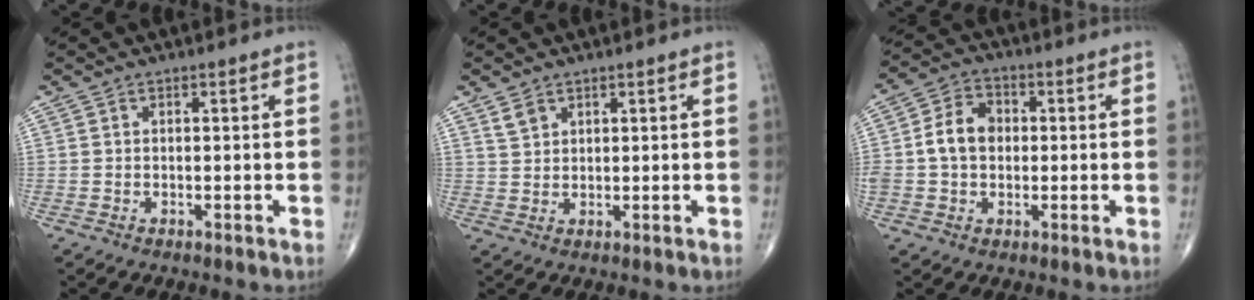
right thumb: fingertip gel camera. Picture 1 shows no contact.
{"total": 2.5, "force": [1.8, 1.5, 0.9], "torque": [-0.010, -0.005, 0.038]}
{"total": 7.9, "force": [0.1, 6.0, 5.1], "torque": [-0.082, 0.019, -0.004]}